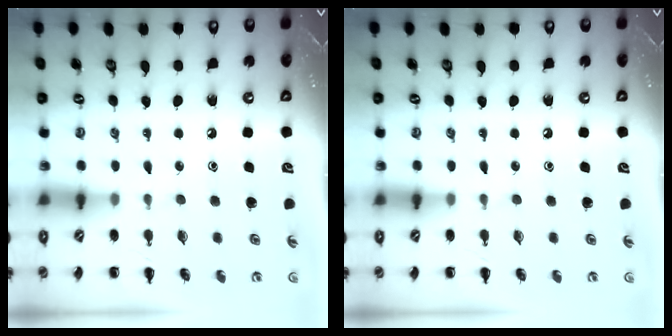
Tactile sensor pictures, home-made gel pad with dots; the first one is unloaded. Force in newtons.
{"total": 0.0}